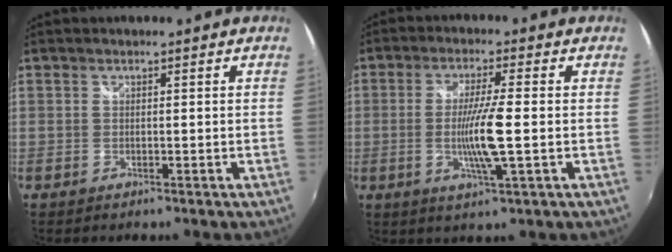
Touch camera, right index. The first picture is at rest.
{"total": 8.1, "force": [-1.3, -0.1, 8.0], "torque": [-0.146, -0.014, -0.025]}